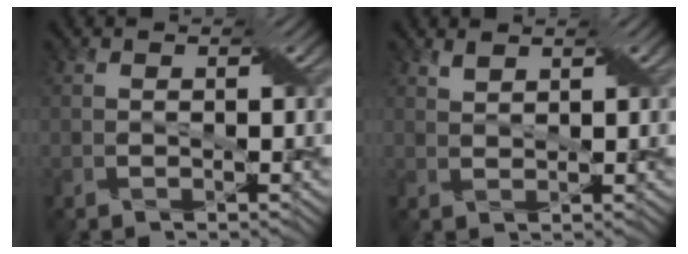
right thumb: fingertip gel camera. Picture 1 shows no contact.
{"total": 1.7, "force": [1.5, -0.1, 0.6], "torque": [-0.016, 0.005, 0.028]}